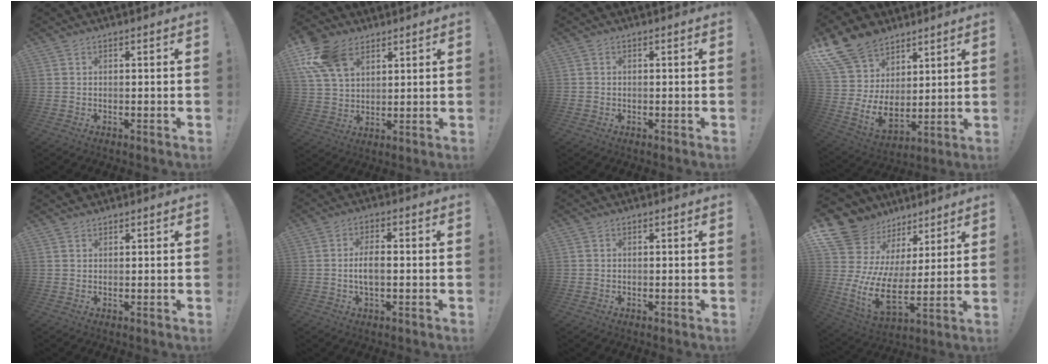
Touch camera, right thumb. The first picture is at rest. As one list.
[{"total": 15.1, "force": [7.8, 10.0, 8.1], "torque": [-0.157, -0.030, 0.150]}, {"total": 1.0, "force": [-0.3, 0.9, 0.0], "torque": [-0.004, 0.005, -0.005]}, {"total": 15.8, "force": [7.8, 11.5, 7.5], "torque": [-0.159, -0.060, 0.161]}, {"total": 1.1, "force": [1.0, 0.5, 0.1], "torque": [0.002, -0.005, 0.019]}, {"total": 5.2, "force": [-0.9, 2.1, 4.7], "torque": [-0.079, 0.003, -0.018]}, {"total": 0.8, "force": [0.1, 0.8, 0.0], "torque": [0.004, 0.001, 0.002]}, {"total": 14.1, "force": [3.8, 9.7, 9.5], "torque": [-0.212, -0.060, 0.079]}]